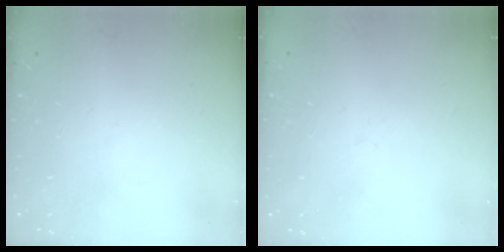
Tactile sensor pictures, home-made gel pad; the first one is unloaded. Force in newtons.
{"total": 0.0}